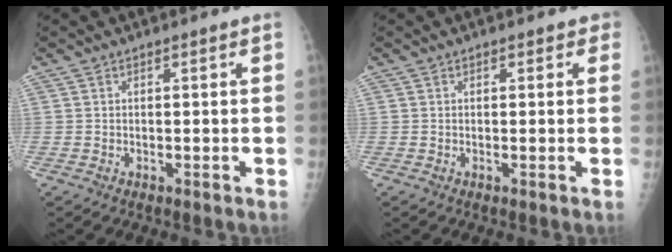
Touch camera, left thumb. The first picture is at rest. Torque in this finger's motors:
{"motor_torque": [-0.10, 0.16, -0.12, -0.10, 0.02]}